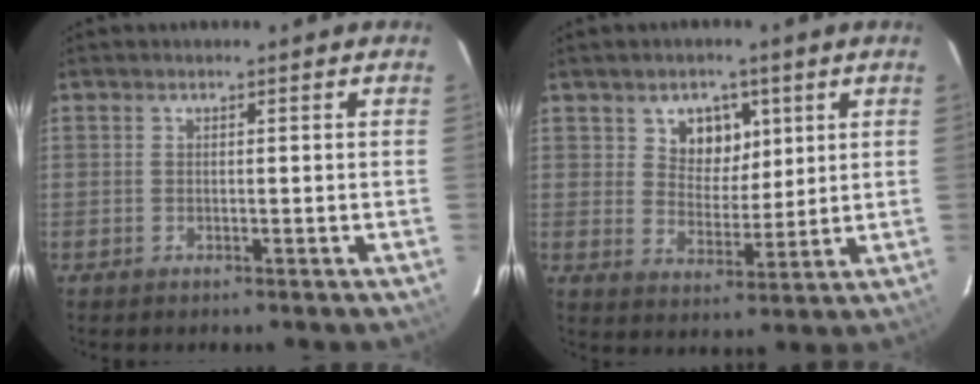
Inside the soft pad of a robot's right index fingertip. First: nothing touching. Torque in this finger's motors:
{"motor_torque": [-0.07, 0.12, -0.05, 0.00]}